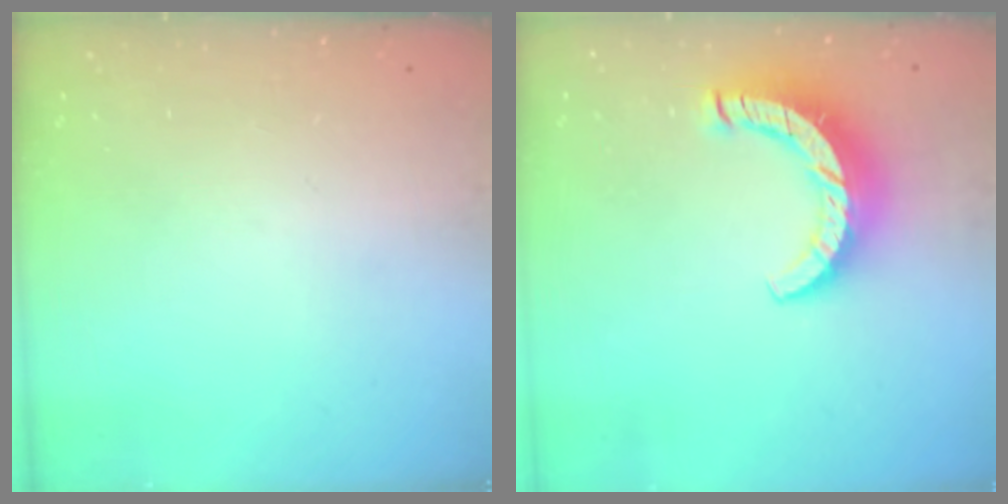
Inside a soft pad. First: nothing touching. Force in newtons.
{"total": 10.4, "press": 10.4, "slide": 1.1}